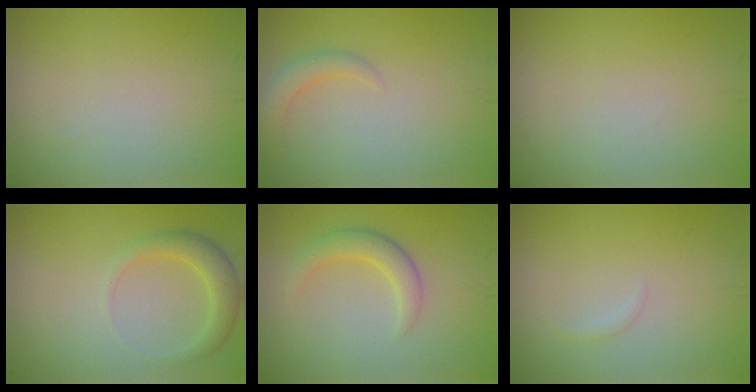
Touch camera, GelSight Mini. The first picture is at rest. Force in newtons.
{"total": 1.8, "press": 1.8, "slide": 0.3}
{"total": 0.0}
{"total": 2.6, "press": 2.6, "slide": 0.0}
{"total": 2.6, "press": 2.6, "slide": 0.0}
{"total": 0.5, "press": 0.5, "slide": 0.0}